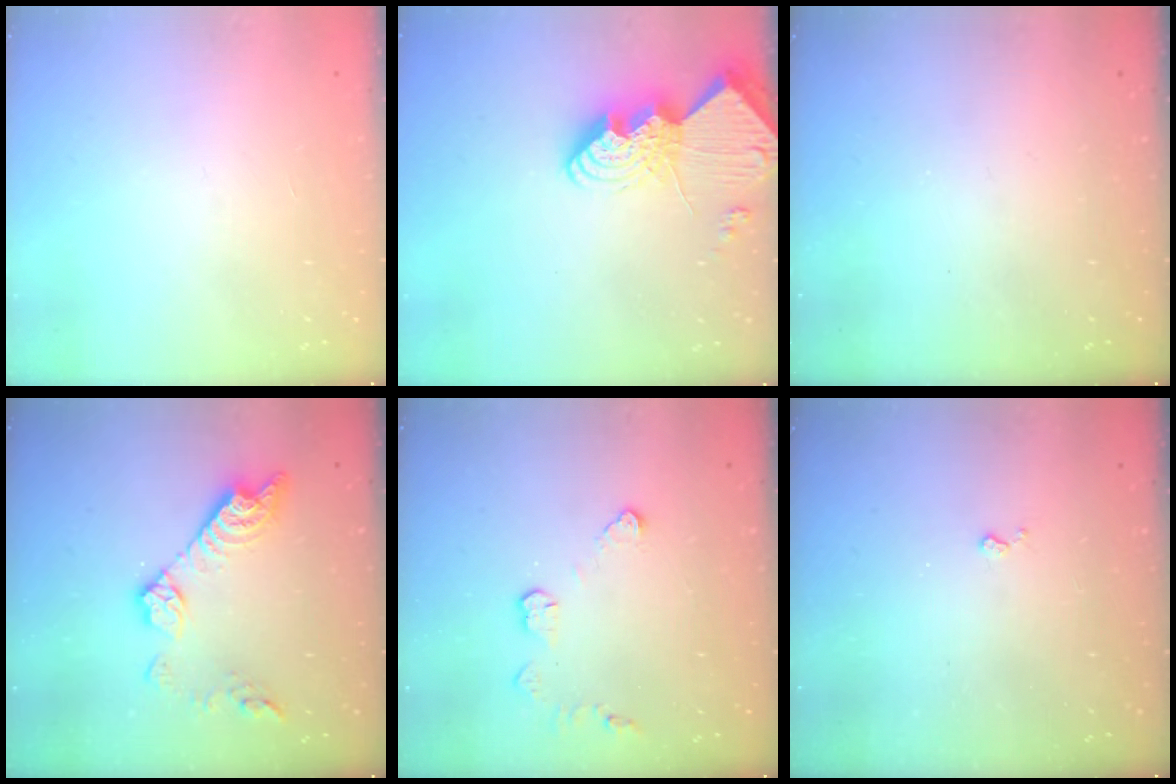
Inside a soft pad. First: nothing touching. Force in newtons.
{"total": 18.8, "press": 18.7, "slide": 1.7}
{"total": 0.0}
{"total": 13.6, "press": 13.5, "slide": 0.8}
{"total": 5.1, "press": 5.1, "slide": 0.5}
{"total": 2.9, "press": 2.8, "slide": 0.5}